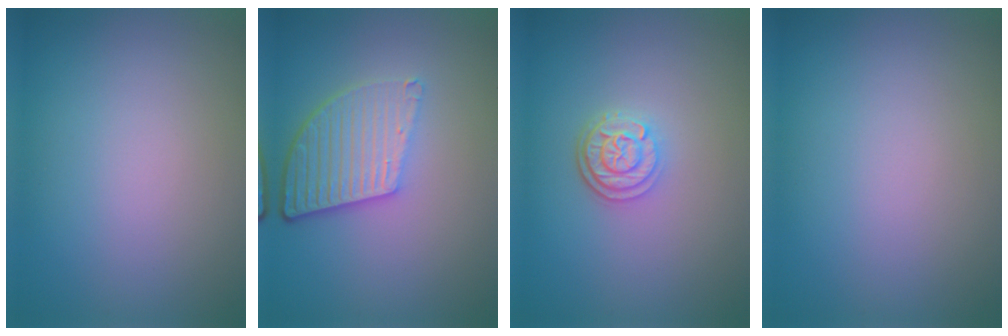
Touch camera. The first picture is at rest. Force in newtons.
{"total": 5.4, "press": 3.9, "slide": 3.8}
{"total": 2.9, "press": 2.4, "slide": 1.7}
{"total": 0.0}